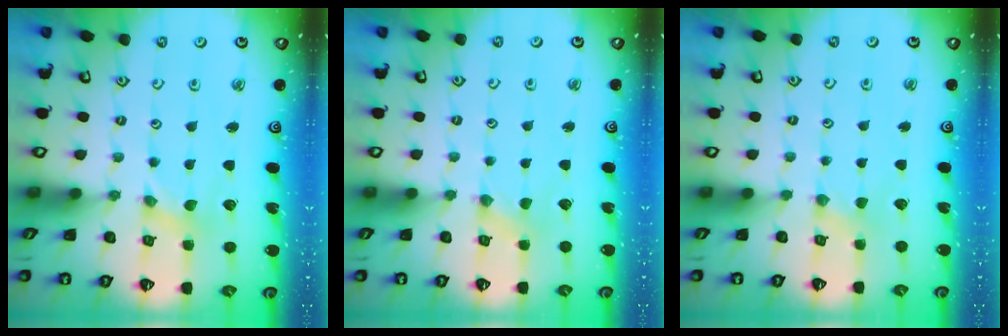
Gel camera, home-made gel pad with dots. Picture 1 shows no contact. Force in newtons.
{"total": 0.0}
{"total": 1.2, "press": 1.2, "slide": 0.3}